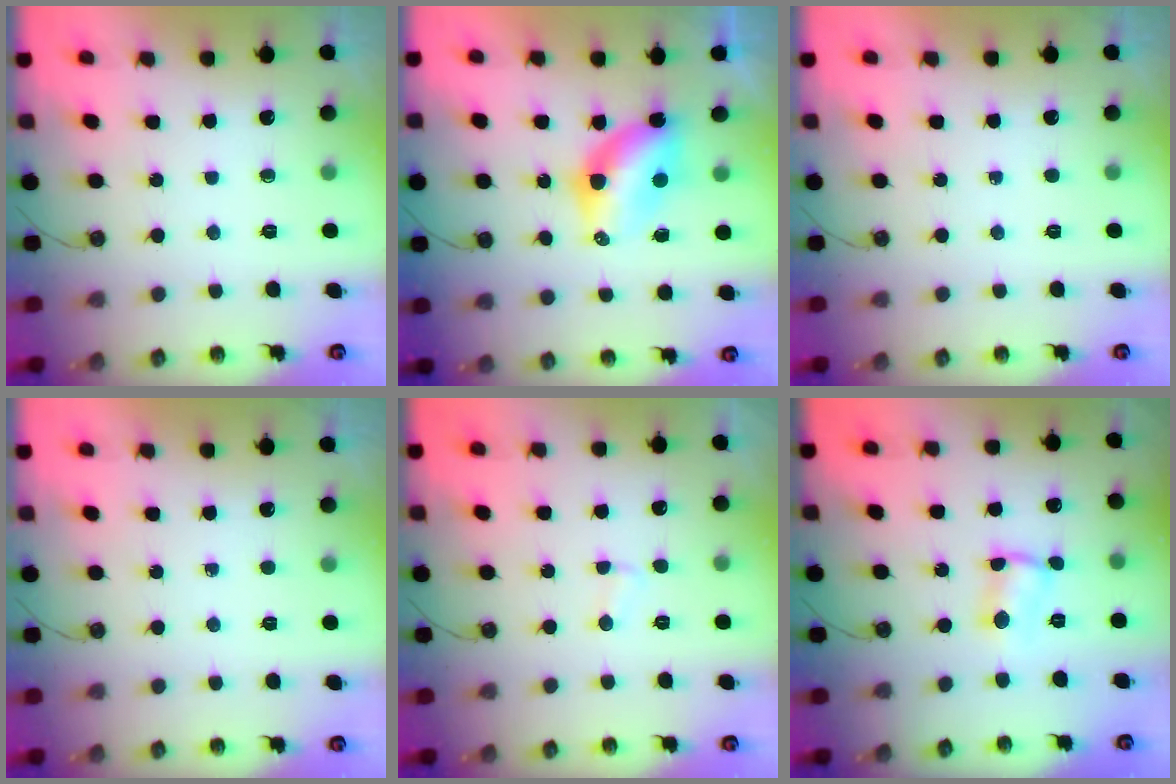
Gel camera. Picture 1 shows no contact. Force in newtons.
{"total": 6.7, "press": 6.7, "slide": 0.6}
{"total": 0.0}
{"total": 0.0}
{"total": 2.3, "press": 2.3, "slide": 0.2}
{"total": 2.3, "press": 2.3, "slide": 0.1}